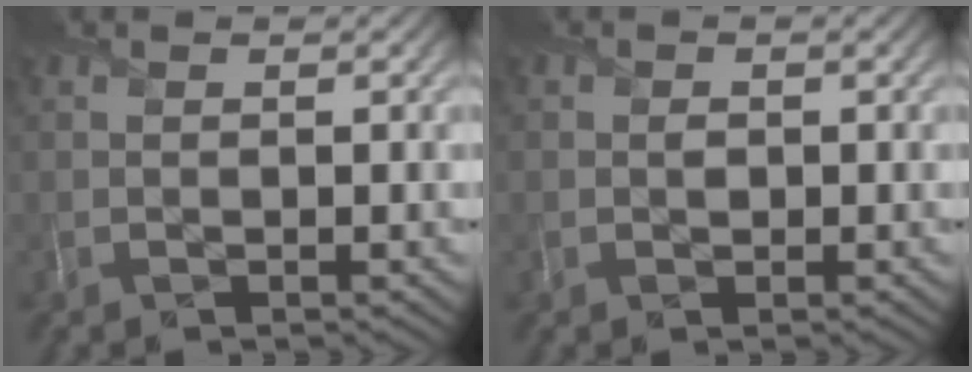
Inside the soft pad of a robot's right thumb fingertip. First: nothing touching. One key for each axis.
{"total": 1.0, "fx": 0.0, "fy": 0.9, "fz": 0.5, "tx": -0.007, "ty": -0.005, "tz": -0.005}